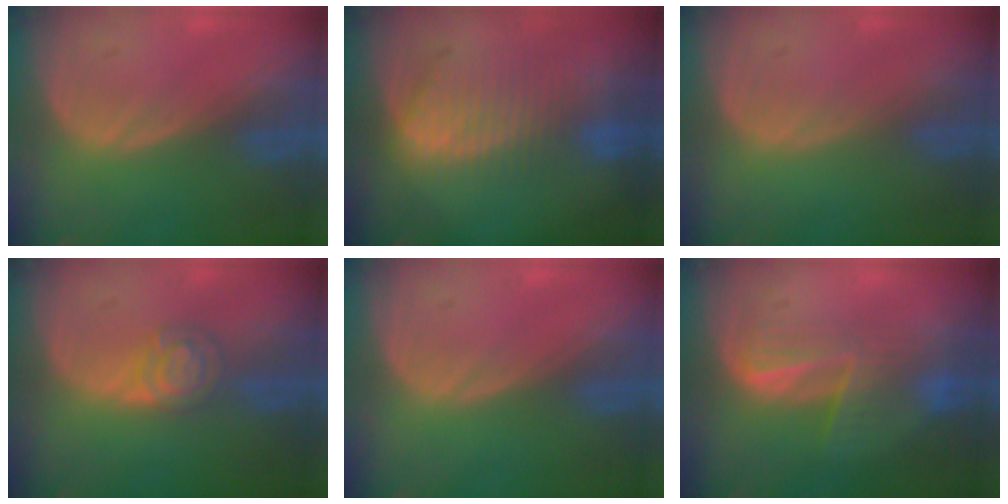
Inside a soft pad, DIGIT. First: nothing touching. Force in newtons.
{"total": 8.4, "press": 7.7, "slide": 3.5}
{"total": 0.0}
{"total": 4.1, "press": 4.1, "slide": 0.1}
{"total": 0.0}
{"total": 6.6, "press": 6.2, "slide": 2.1}